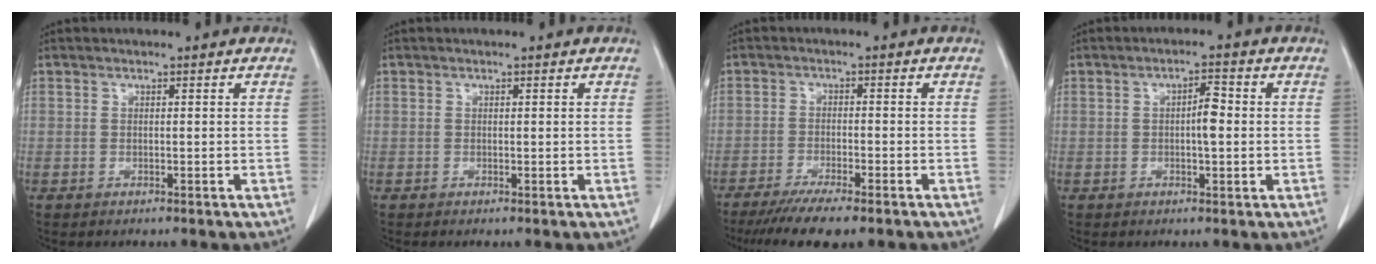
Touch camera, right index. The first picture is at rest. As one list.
[{"total": 0.0}, {"total": 9.3, "force": [-7.3, 1.0, 5.7], "torque": [-0.081, -0.018, -0.115]}, {"total": 3.0, "force": [-0.1, 0.7, 2.9], "torque": [-0.044, 0.007, -0.002]}]